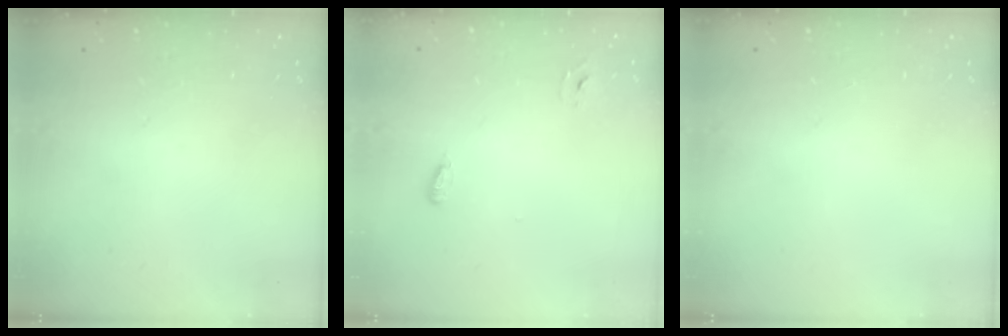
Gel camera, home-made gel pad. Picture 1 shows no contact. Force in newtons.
{"total": 2.6, "press": 2.5, "slide": 0.6}
{"total": 0.0}